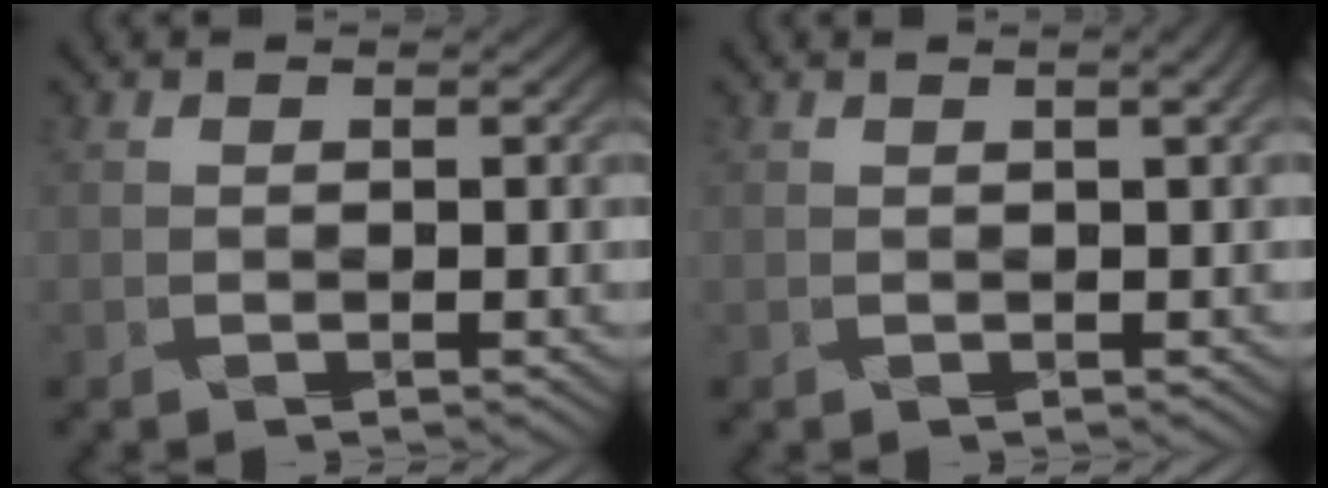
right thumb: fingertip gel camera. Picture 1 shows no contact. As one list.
[{"total": 1.8, "force": [0.3, 0.7, 1.7], "torque": [-0.039, -0.004, 0.011]}]